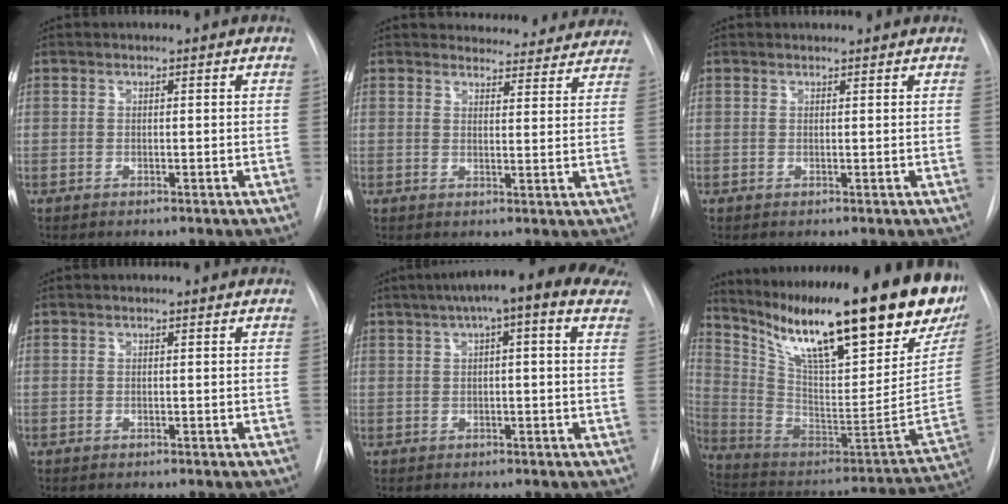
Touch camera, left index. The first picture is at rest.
{"total": 15.1, "force": [14.3, 4.4, 2.2], "torque": [0.002, -0.016, 0.151]}
{"total": 1.6, "force": [1.6, 0.2, 0.2], "torque": [-0.012, 0.014, 0.020]}
{"total": 0.0}
{"total": 11.8, "force": [7.4, 2.3, 8.9], "torque": [-0.132, 0.046, 0.087]}
{"total": 33.2, "force": [23.3, 6.9, 22.7], "torque": [-0.379, -0.045, 0.341]}